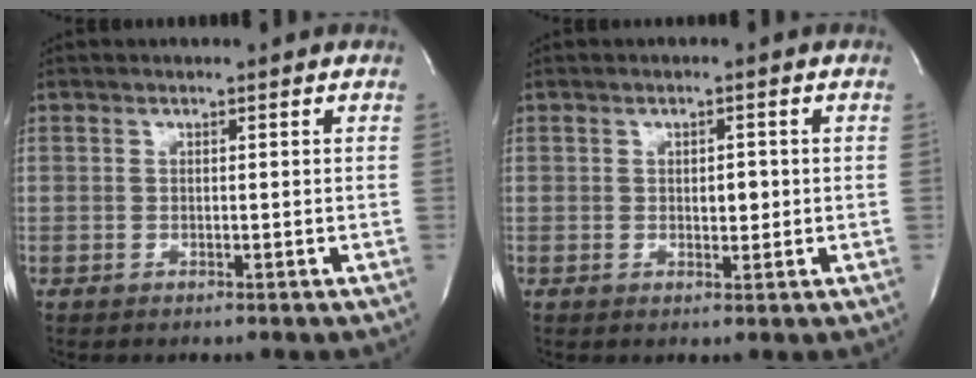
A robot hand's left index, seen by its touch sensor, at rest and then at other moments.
{"total": 1.9, "force": [-0.1, 0.9, 1.7], "torque": [-0.028, -0.007, 0.000]}